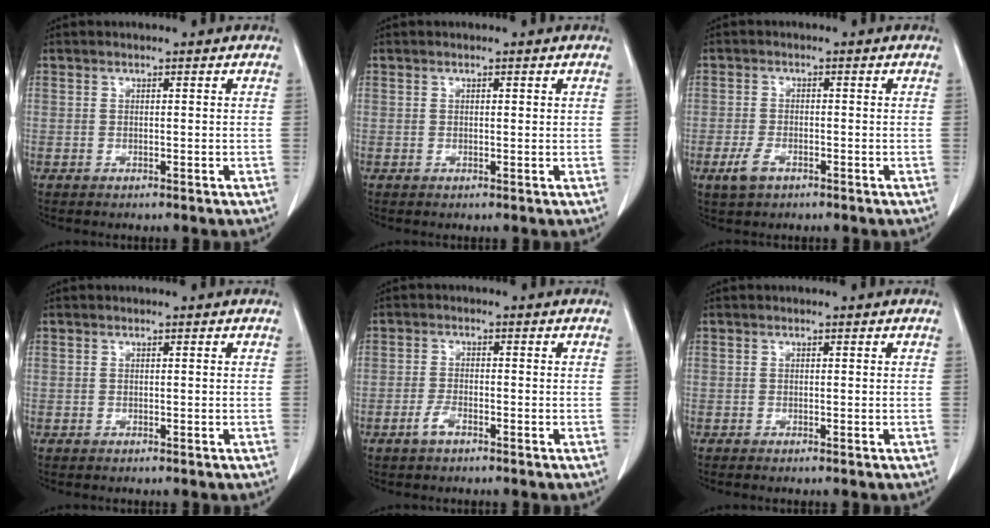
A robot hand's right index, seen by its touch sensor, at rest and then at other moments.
{"total": 0.6, "force": [0.3, 0.2, 0.5], "torque": [-0.009, 0.000, 0.003]}
{"total": 3.2, "force": [-1.7, 1.6, 2.1], "torque": [-0.049, -0.002, -0.029]}
{"total": 0.0}
{"total": 2.4, "force": [-1.5, 0.7, 1.7], "torque": [-0.036, 0.001, -0.031]}
{"total": 0.0}